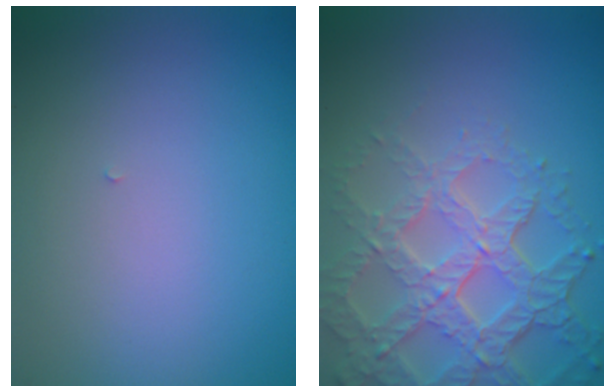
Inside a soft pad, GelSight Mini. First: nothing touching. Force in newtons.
{"total": 7.1, "press": 5.1, "slide": 5.0}